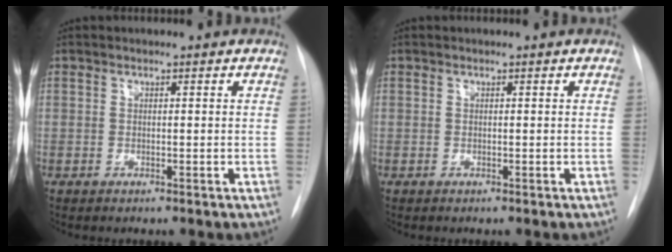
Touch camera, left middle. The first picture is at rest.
{"total": 0.0}